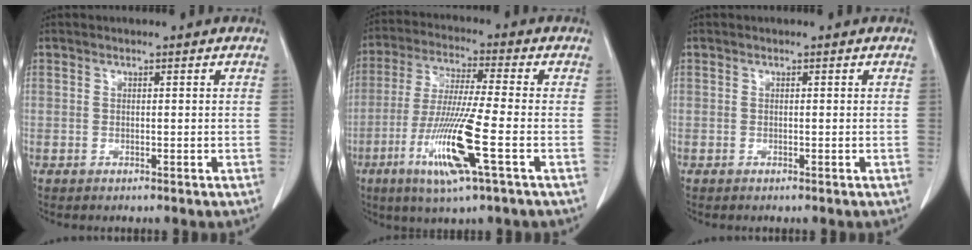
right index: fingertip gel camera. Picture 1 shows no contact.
{"total": 12.9, "force": [-4.6, -0.1, 12.0], "torque": [-0.246, -0.025, -0.091]}
{"total": 0.0}